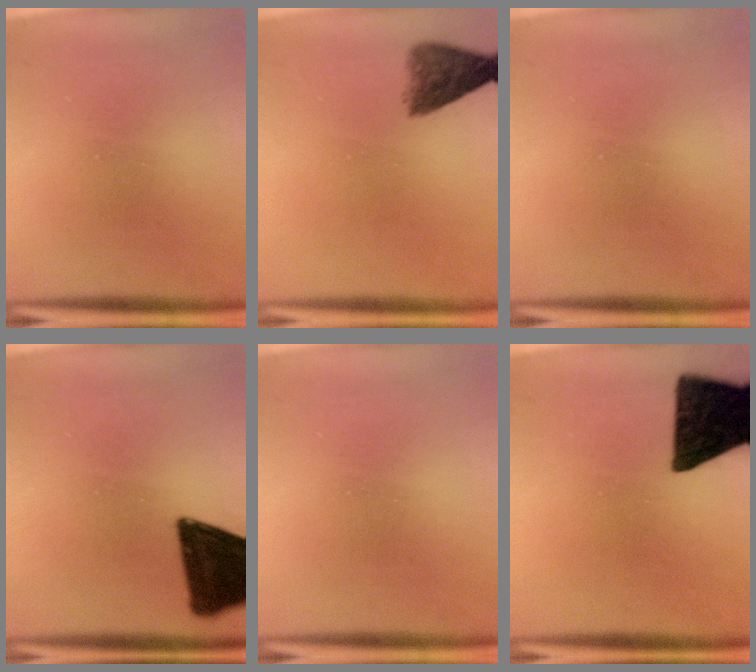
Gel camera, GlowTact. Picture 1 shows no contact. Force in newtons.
{"total": 4.8}
{"total": 0.0}
{"total": 15.5}
{"total": 0.0}
{"total": 15.7}